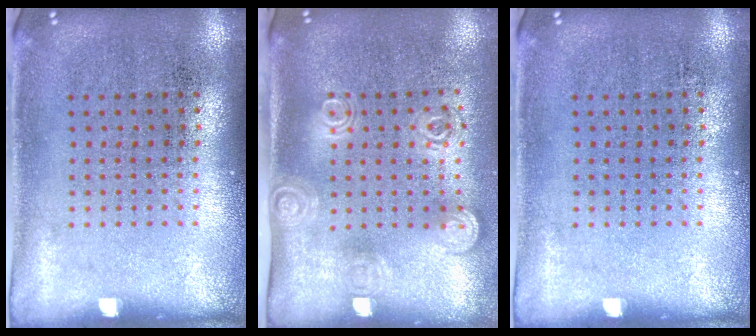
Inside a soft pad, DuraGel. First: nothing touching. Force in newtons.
{"total": 1.8, "press": 1.3, "slide": 1.2}
{"total": 0.0}